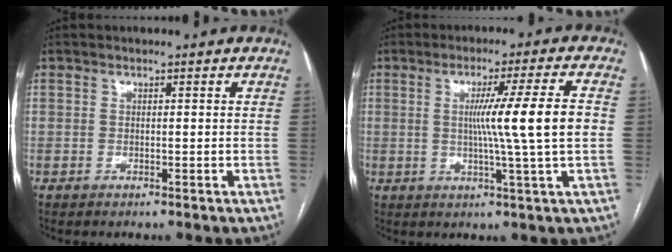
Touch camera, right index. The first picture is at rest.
{"total": 10.0, "force": [0.4, -2.0, 9.8], "torque": [-0.154, -0.004, 0.013]}